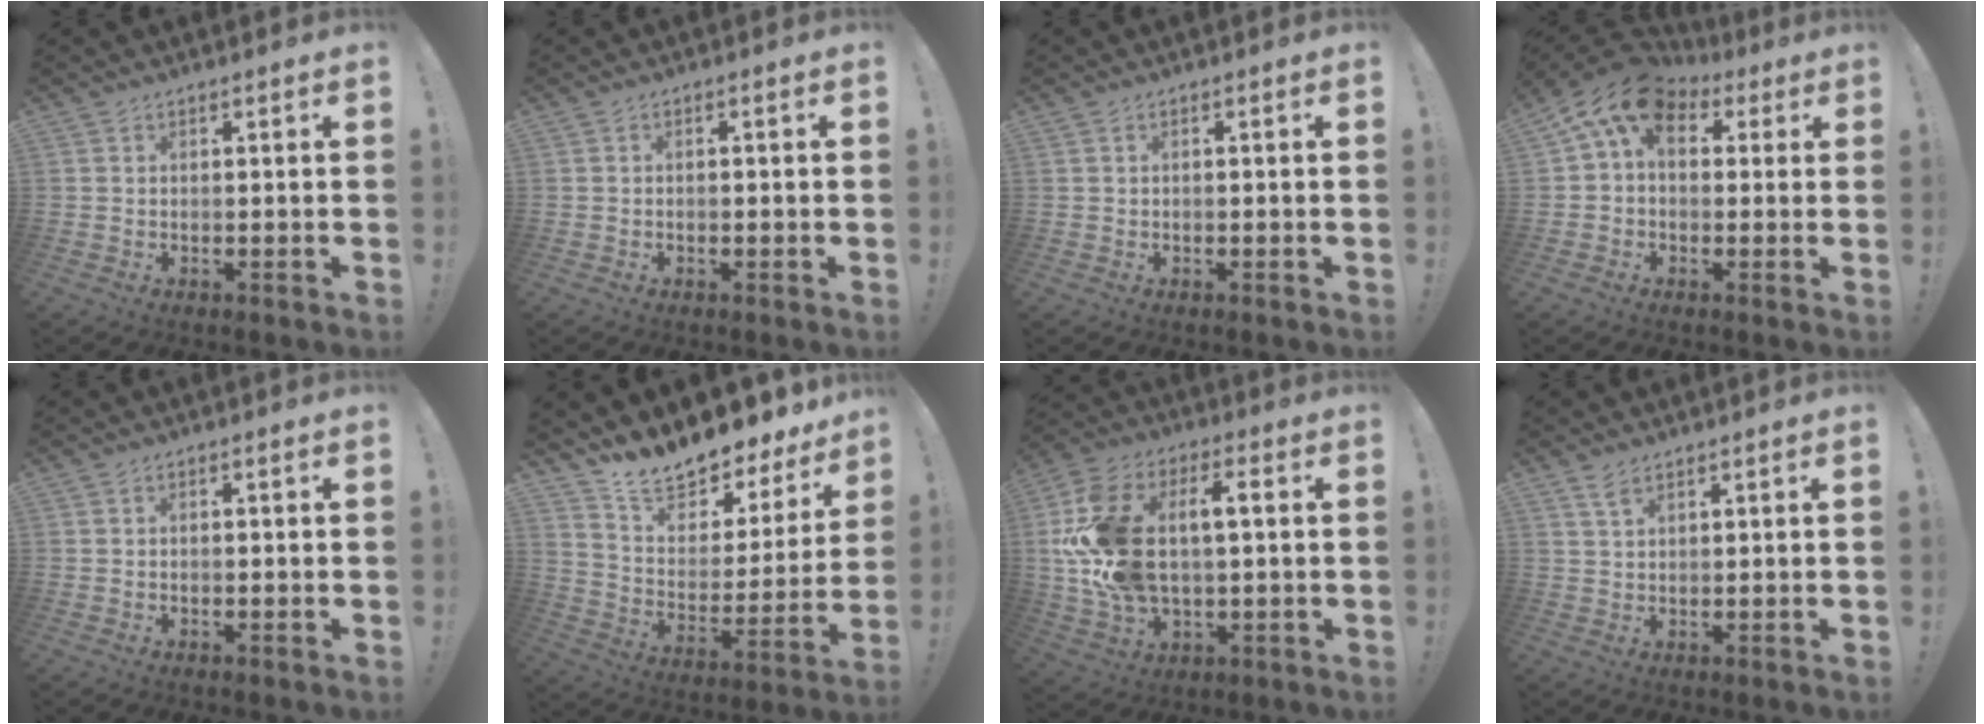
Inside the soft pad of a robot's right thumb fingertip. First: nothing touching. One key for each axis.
{"total": 1.0, "fx": -0.8, "fy": 0.1, "fz": 0.7, "tx": -0.014, "ty": 0.002, "tz": -0.013}
{"total": 0.0}
{"total": 12.6, "fx": 5.0, "fy": 8.0, "fz": 8.3, "tx": -0.151, "ty": -0.012, "tz": 0.096}
{"total": 0.9, "fx": -0.7, "fy": 0.1, "fz": 0.6, "tx": -0.012, "ty": 0.002, "tz": -0.012}
{"total": 12.9, "fx": 12.4, "fy": 2.6, "fz": 2.7, "tx": -0.054, "ty": -0.122, "tz": 0.215}
{"total": 20.1, "fx": 2.4, "fy": 12.2, "fz": 15.7, "tx": -0.307, "ty": 0.003, "tz": 0.042}
{"total": 3.3, "fx": 2.2, "fy": 1.3, "fz": 2.0, "tx": -0.028, "ty": -0.010, "tz": 0.038}